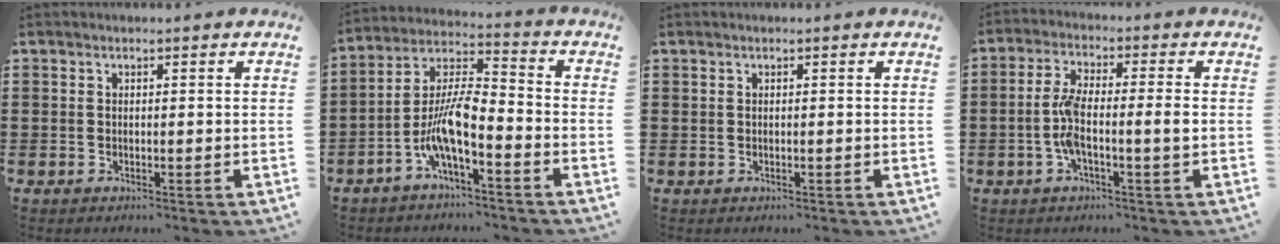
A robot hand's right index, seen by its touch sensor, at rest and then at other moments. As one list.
[{"total": 8.4, "force": [-4.5, 1.8, 6.9], "torque": [-0.159, -0.012, -0.091]}, {"total": 0.0}, {"total": 6.7, "force": [-1.2, 1.3, 6.5], "torque": [-0.136, -0.004, -0.032]}]